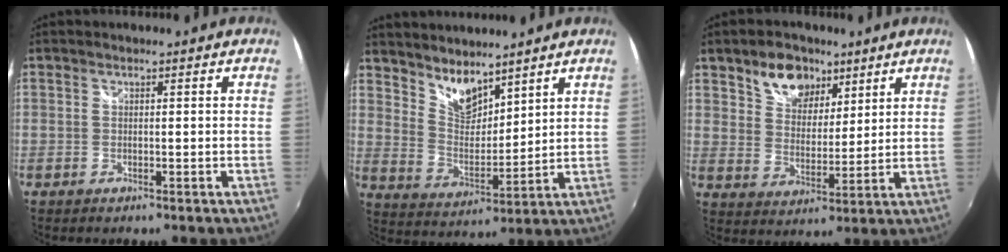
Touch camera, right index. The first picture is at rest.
{"total": 8.5, "force": [7.1, 3.2, 3.5], "torque": [-0.055, -0.003, 0.137]}
{"total": 10.1, "force": [6.4, 6.5, 4.3], "torque": [-0.077, 0.023, 0.114]}